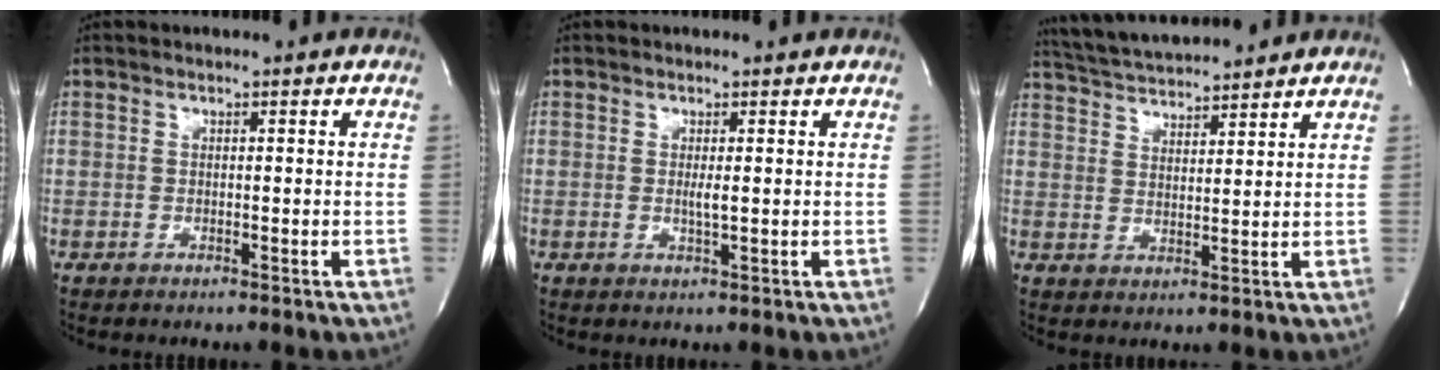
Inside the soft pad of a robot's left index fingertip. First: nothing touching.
{"total": 1.3, "force": [-0.2, 0.0, 1.3], "torque": [-0.031, -0.006, -0.002]}
{"total": 10.2, "force": [9.7, 0.6, 3.0], "torque": [-0.066, 0.022, 0.159]}